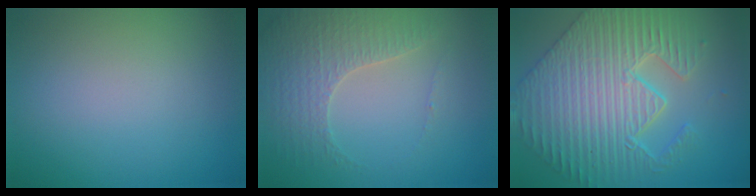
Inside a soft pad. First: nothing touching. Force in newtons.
{"total": 3.3, "press": 3.3, "slide": 0.6}
{"total": 7.3, "press": 6.0, "slide": 4.2}